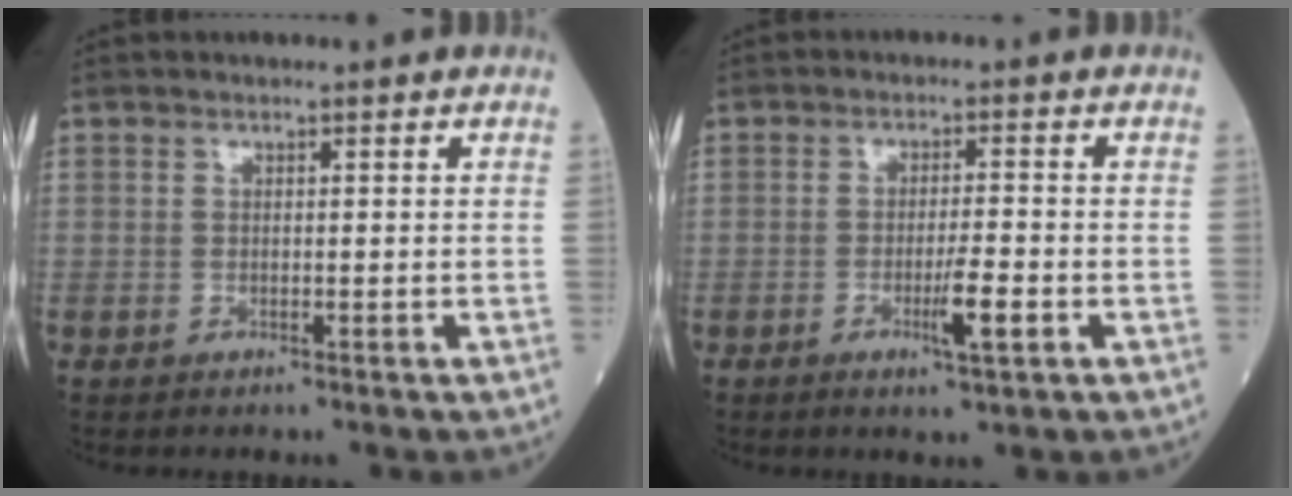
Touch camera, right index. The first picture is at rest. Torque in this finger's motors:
{"motor_torque": [0.65, -0.19, 0.38, 0.09]}